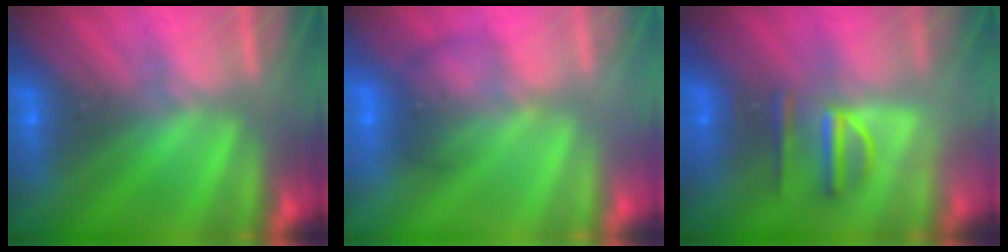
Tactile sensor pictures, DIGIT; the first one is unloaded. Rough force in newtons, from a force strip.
{"total": 2.0}
{"total": 3.1}